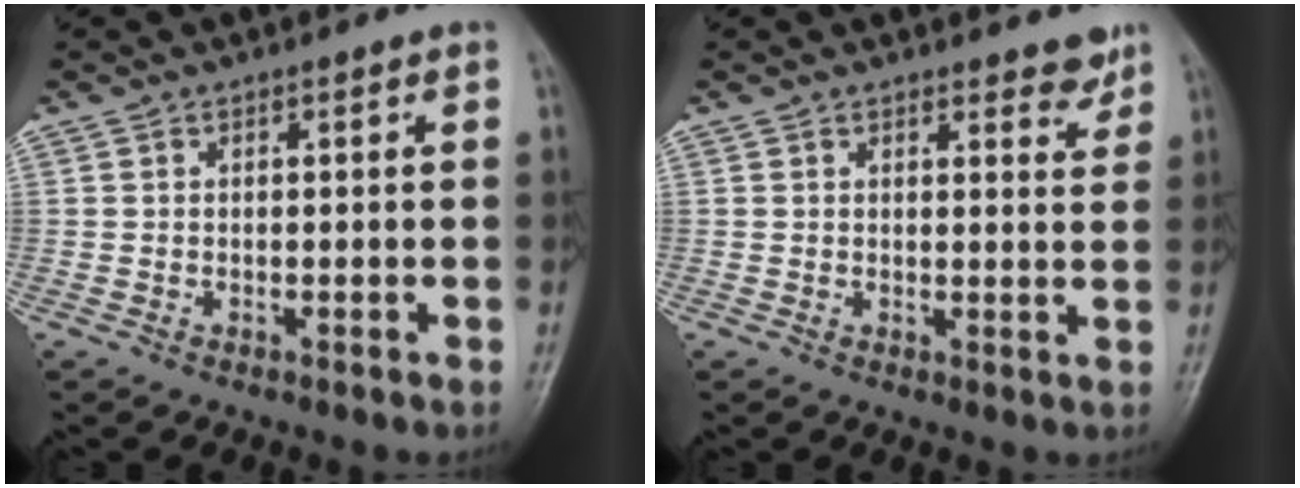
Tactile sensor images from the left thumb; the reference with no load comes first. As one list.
[{"total": 3.1, "force": [2.5, 1.1, 1.5], "torque": [-0.002, -0.018, 0.031]}]